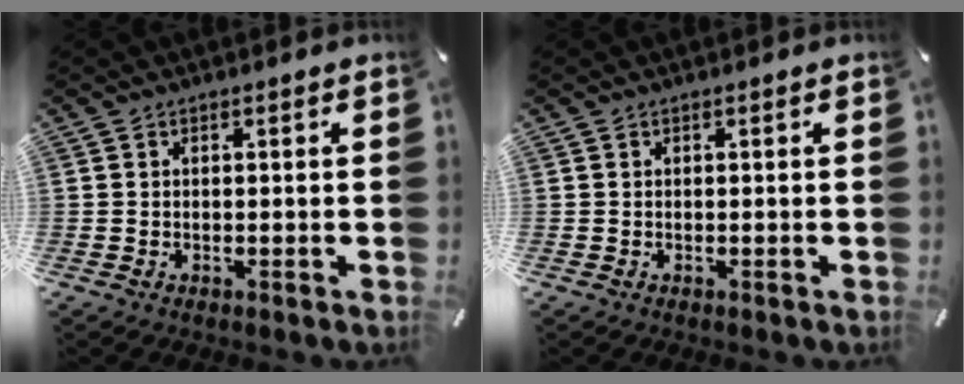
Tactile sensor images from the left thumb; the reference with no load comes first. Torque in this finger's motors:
{"motor_torque": [0.00, 0.00, 0.00, 0.00, 0.00]}